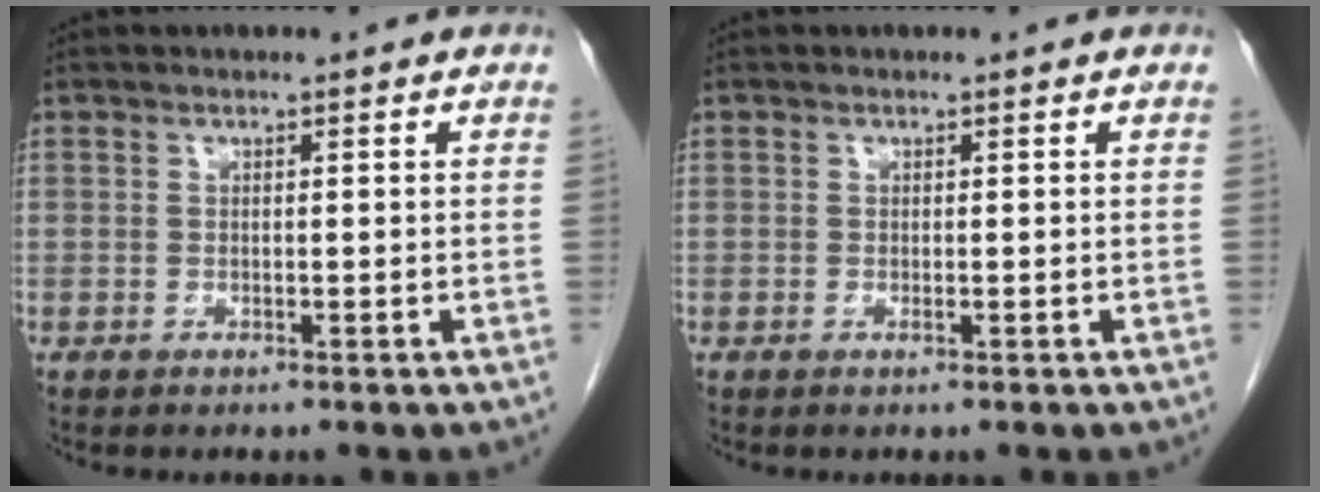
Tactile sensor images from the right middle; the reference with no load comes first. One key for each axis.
{"total": 0.0}